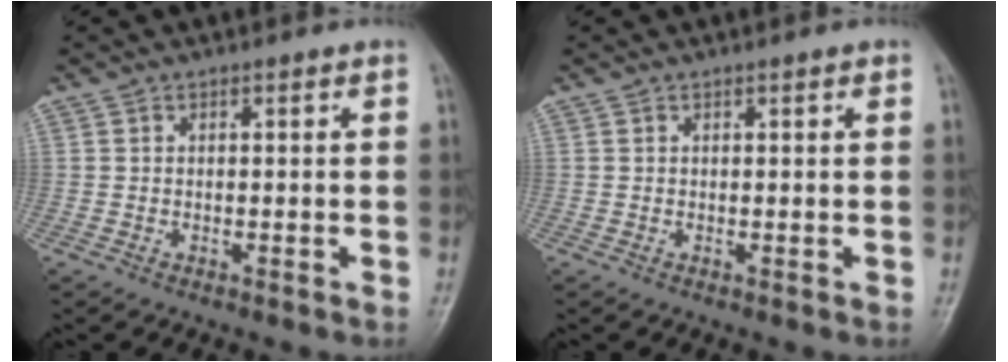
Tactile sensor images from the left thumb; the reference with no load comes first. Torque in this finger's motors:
{"motor_torque": [-0.20, -0.10, -0.15, -0.10, -0.02]}